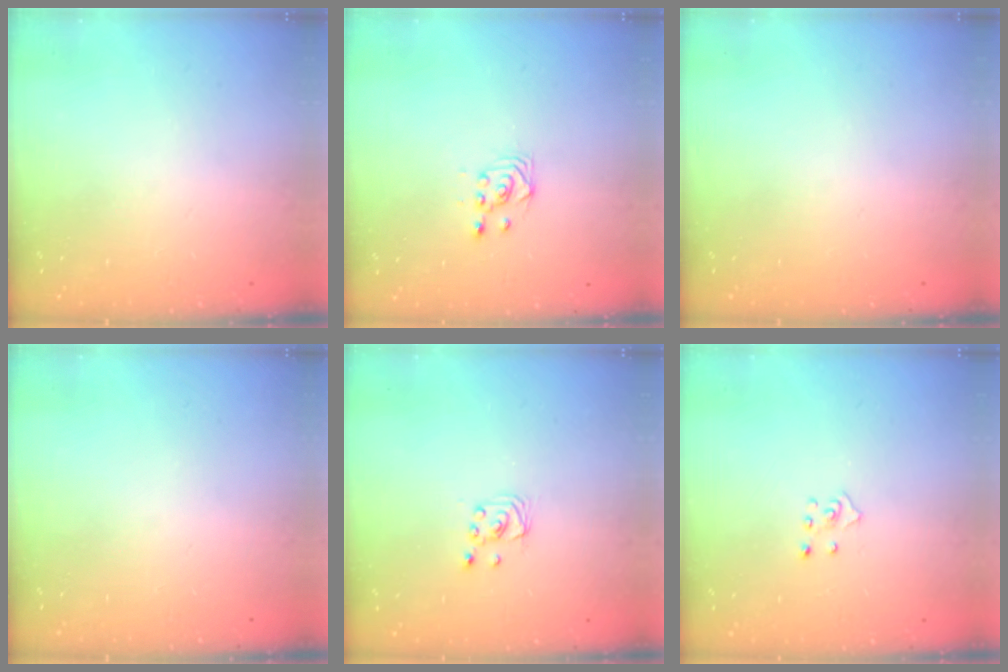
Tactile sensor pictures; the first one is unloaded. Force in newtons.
{"total": 3.8, "press": 3.8, "slide": 0.3}
{"total": 0.0}
{"total": 0.0}
{"total": 2.0, "press": 2.0, "slide": 0.2}
{"total": 3.7, "press": 3.6, "slide": 0.4}